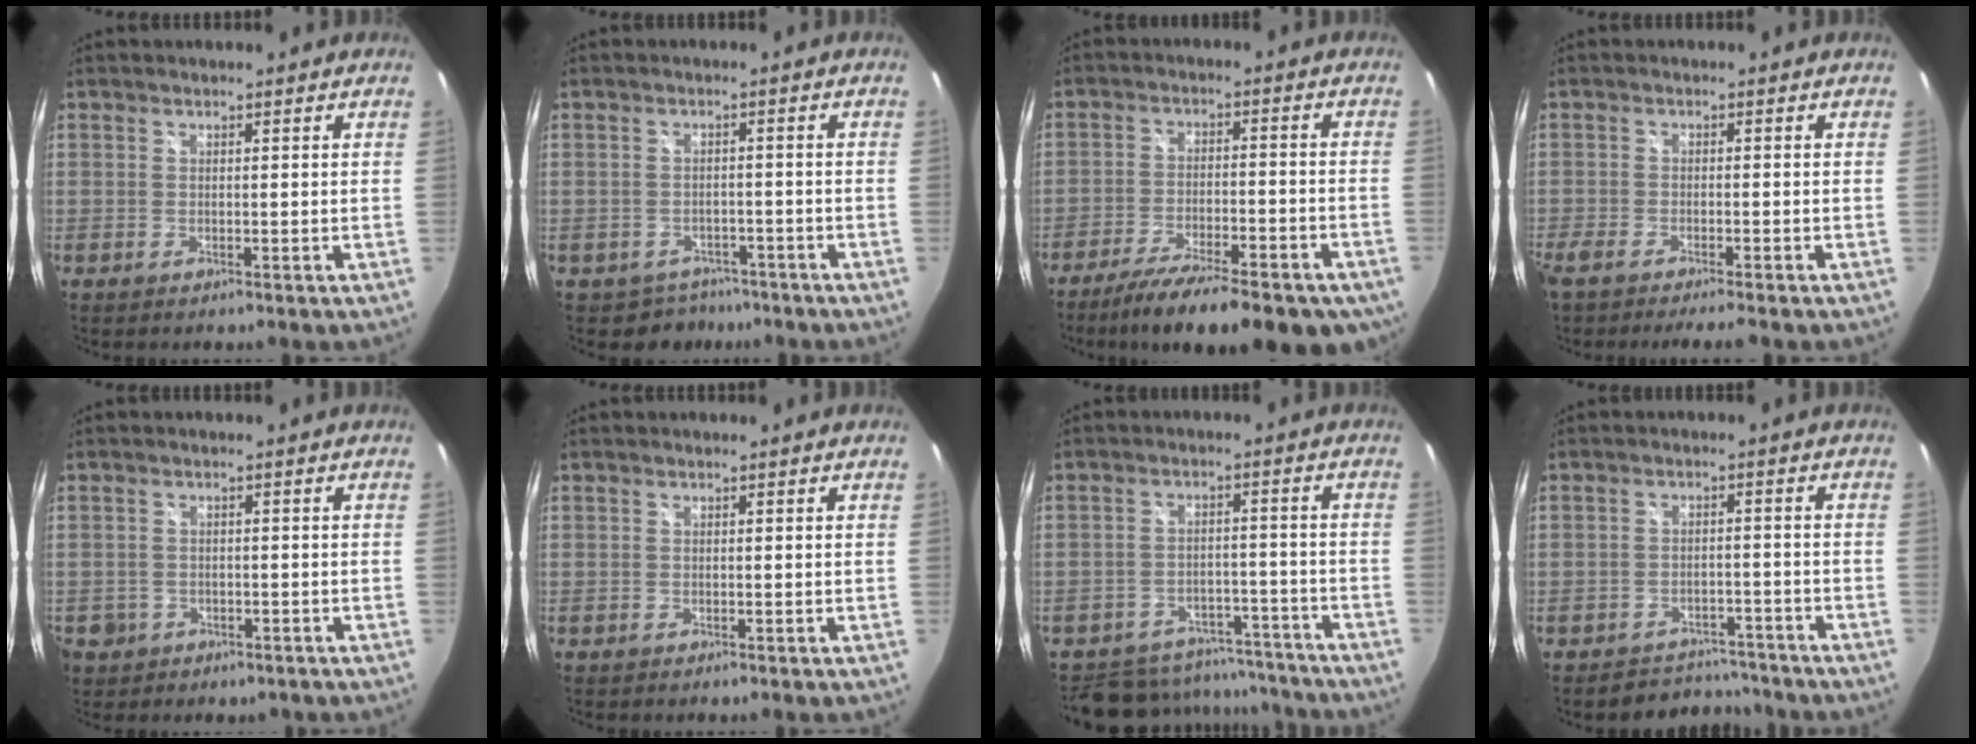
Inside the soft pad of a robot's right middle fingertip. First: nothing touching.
{"total": 5.3, "force": [-3.9, 3.6, 0.3], "torque": [-0.013, 0.013, -0.051]}
{"total": 21.1, "force": [-15.7, 6.4, 12.5], "torque": [-0.210, -0.042, -0.221]}
{"total": 5.4, "force": [-4.6, 0.4, 2.7], "torque": [-0.072, -0.020, -0.083]}
{"total": 6.1, "force": [-2.1, 5.5, 1.7], "torque": [-0.058, 0.005, -0.020]}
{"total": 0.0}
{"total": 15.3, "force": [-13.1, 7.2, 3.4], "torque": [-0.088, 0.032, -0.161]}
{"total": 6.6, "force": [-6.0, 2.7, -0.3], "torque": [-0.002, 0.023, -0.082]}